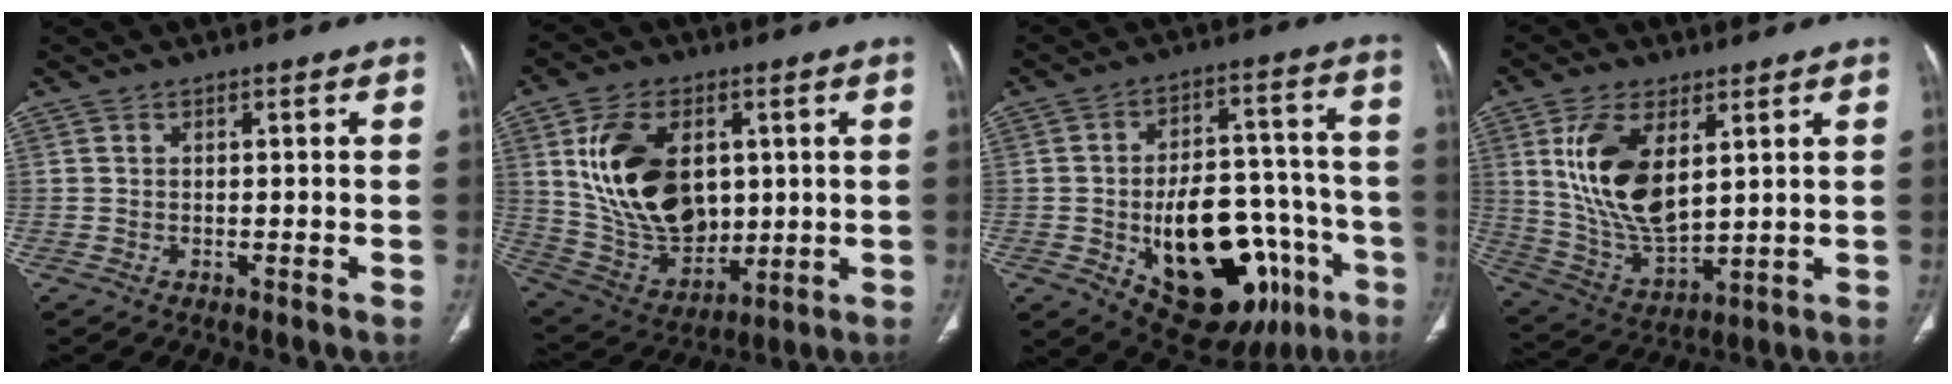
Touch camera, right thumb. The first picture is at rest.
{"total": 20.1, "force": [3.8, 13.4, 14.5], "torque": [-0.232, -0.016, 0.091]}
{"total": 26.5, "force": [-9.7, 14.2, 20.1], "torque": [-0.240, 0.044, -0.118]}
{"total": 15.8, "force": [4.8, 8.0, 12.8], "torque": [-0.242, -0.025, 0.106]}